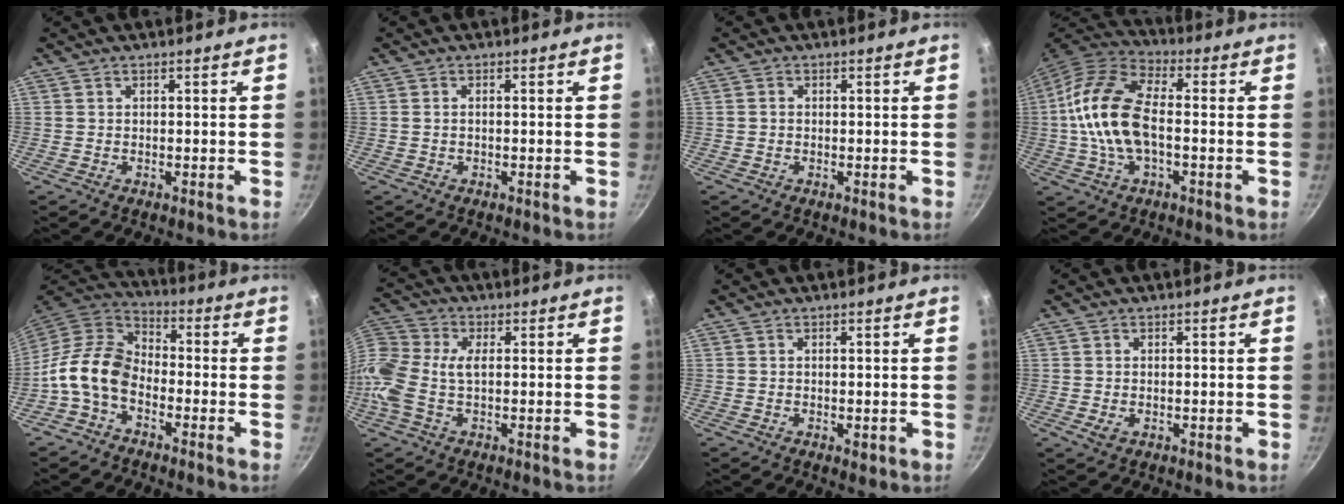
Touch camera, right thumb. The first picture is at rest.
{"total": 0.7, "force": [-0.1, 0.3, 0.6], "torque": [-0.018, 0.006, -0.003]}
{"total": 0.9, "force": [0.0, 0.8, 0.4], "torque": [-0.007, 0.005, -0.002]}
{"total": 15.7, "force": [-0.9, 8.1, 13.4], "torque": [-0.256, 0.036, -0.032]}
{"total": 12.2, "force": [-4.1, 8.1, 8.0], "torque": [-0.135, 0.048, -0.104]}
{"total": 12.0, "force": [-0.2, 7.2, 9.6], "torque": [-0.221, 0.021, -0.023]}
{"total": 1.3, "force": [-0.2, 0.7, 1.1], "torque": [-0.016, -0.004, -0.003]}
{"total": 1.5, "force": [-0.1, 0.9, 1.2], "torque": [-0.021, -0.002, 0.001]}